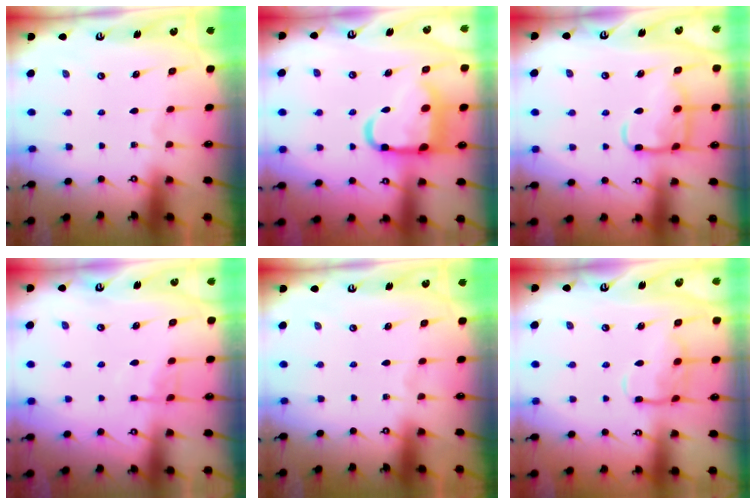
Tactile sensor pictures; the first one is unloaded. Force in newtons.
{"total": 15.1, "press": 15.0, "slide": 1.8}
{"total": 12.9, "press": 12.9, "slide": 1.0}
{"total": 3.4, "press": 3.4, "slide": 0.6}
{"total": 0.0}
{"total": 10.3, "press": 10.3, "slide": 0.7}